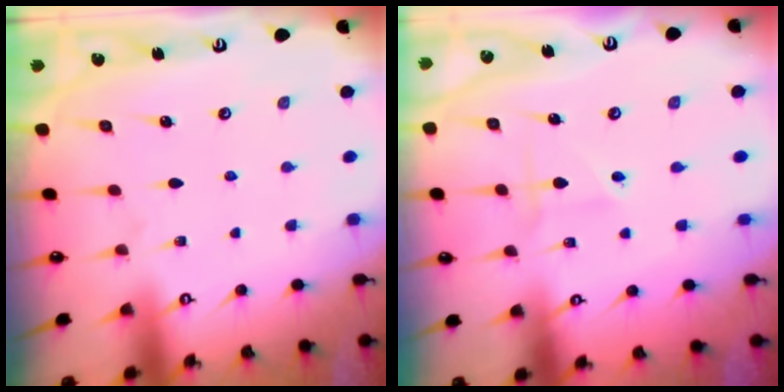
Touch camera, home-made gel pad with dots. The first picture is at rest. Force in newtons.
{"total": 2.3, "press": 2.2, "slide": 0.9}